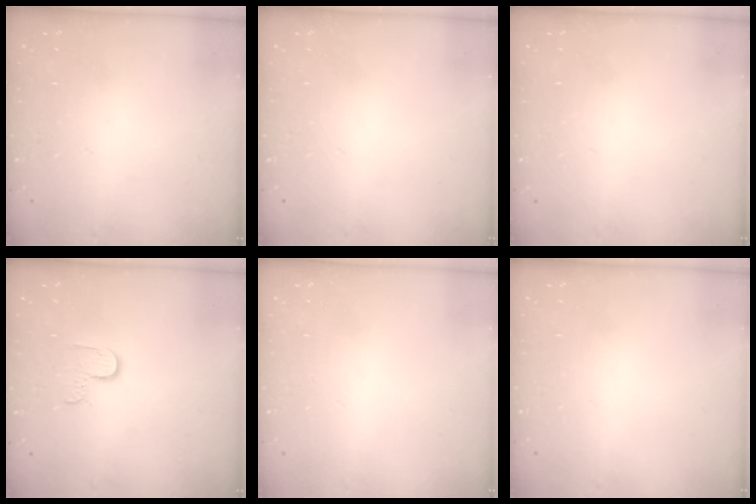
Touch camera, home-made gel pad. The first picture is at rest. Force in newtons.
{"total": 0.0}
{"total": 0.0}
{"total": 6.0, "press": 6.0, "slide": 0.4}
{"total": 0.8, "press": 0.5, "slide": 0.6}
{"total": 0.0}